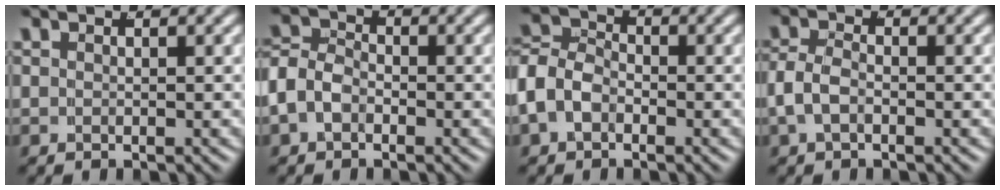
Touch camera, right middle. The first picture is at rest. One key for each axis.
{"total": 4.1, "fx": -1.0, "fy": 3.4, "fz": 2.2, "tx": -0.060, "ty": -0.013, "tz": -0.015}
{"total": 5.5, "fx": -1.2, "fy": 4.6, "fz": 2.8, "tx": -0.074, "ty": -0.015, "tz": -0.020}
{"total": 2.4, "fx": -0.7, "fy": 1.5, "fz": 1.7, "tx": -0.047, "ty": -0.011, "tz": -0.007}